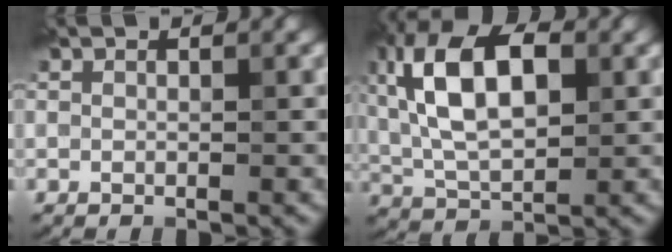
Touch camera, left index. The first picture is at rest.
{"total": 10.2, "force": [2.0, 5.2, 8.5], "torque": [-0.170, 0.020, 0.027]}